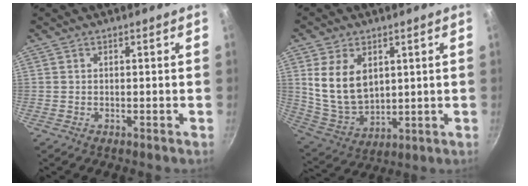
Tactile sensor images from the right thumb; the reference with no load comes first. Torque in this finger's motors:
{"motor_torque": [1.56, 1.60, 0.01, 0.03, 0.20]}